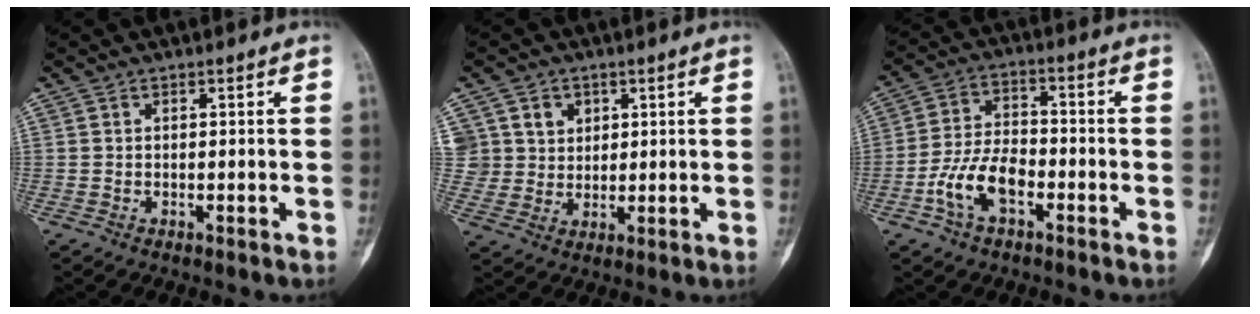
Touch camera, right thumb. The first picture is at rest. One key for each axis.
{"total": 7.3, "fx": 2.9, "fy": 6.5, "fz": 1.4, "tx": 0.004, "ty": -0.009, "tz": 0.058}
{"total": 9.7, "fx": -4.0, "fy": 5.2, "fz": 7.1, "tx": -0.135, "ty": 0.033, "tz": -0.078}